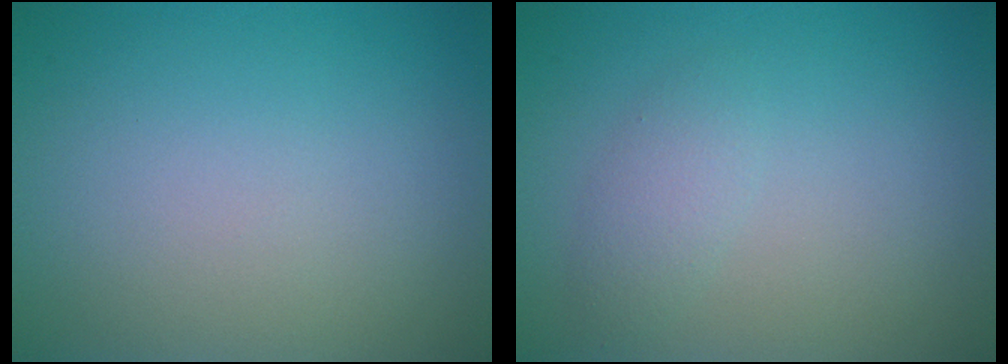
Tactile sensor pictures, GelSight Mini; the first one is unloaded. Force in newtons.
{"total": 1.6, "press": 1.6, "slide": 0.1}